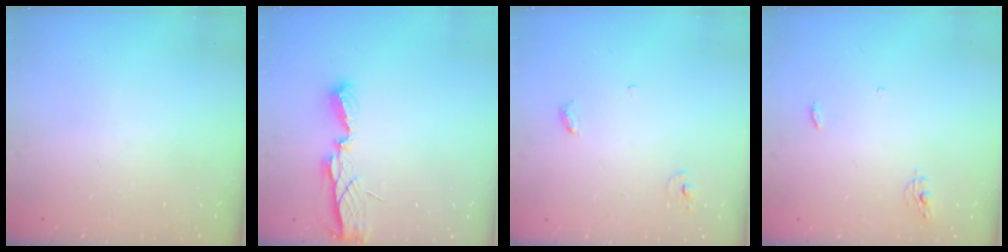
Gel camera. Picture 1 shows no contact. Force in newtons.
{"total": 6.2, "press": 6.2, "slide": 0.0}
{"total": 3.7, "press": 3.7, "slide": 0.3}
{"total": 4.2, "press": 4.2, "slide": 0.4}